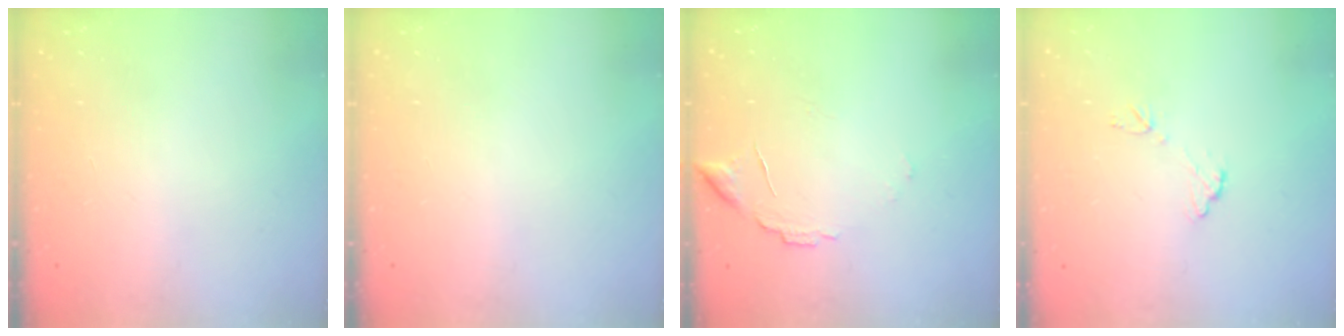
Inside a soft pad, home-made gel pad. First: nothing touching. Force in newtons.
{"total": 0.0}
{"total": 9.5, "press": 9.5, "slide": 0.6}
{"total": 6.8, "press": 6.8, "slide": 0.4}